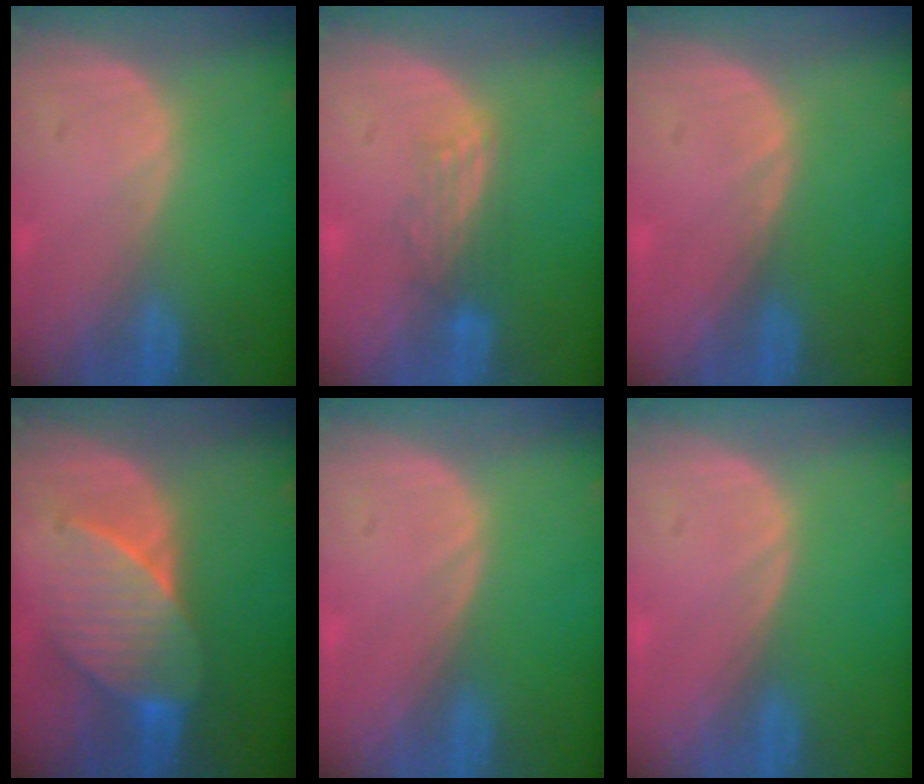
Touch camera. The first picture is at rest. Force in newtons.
{"total": 2.8, "press": 2.7, "slide": 0.6}
{"total": 0.6, "press": 0.4, "slide": 0.4}
{"total": 7.5, "press": 7.4, "slide": 0.5}
{"total": 0.0}
{"total": 0.0}